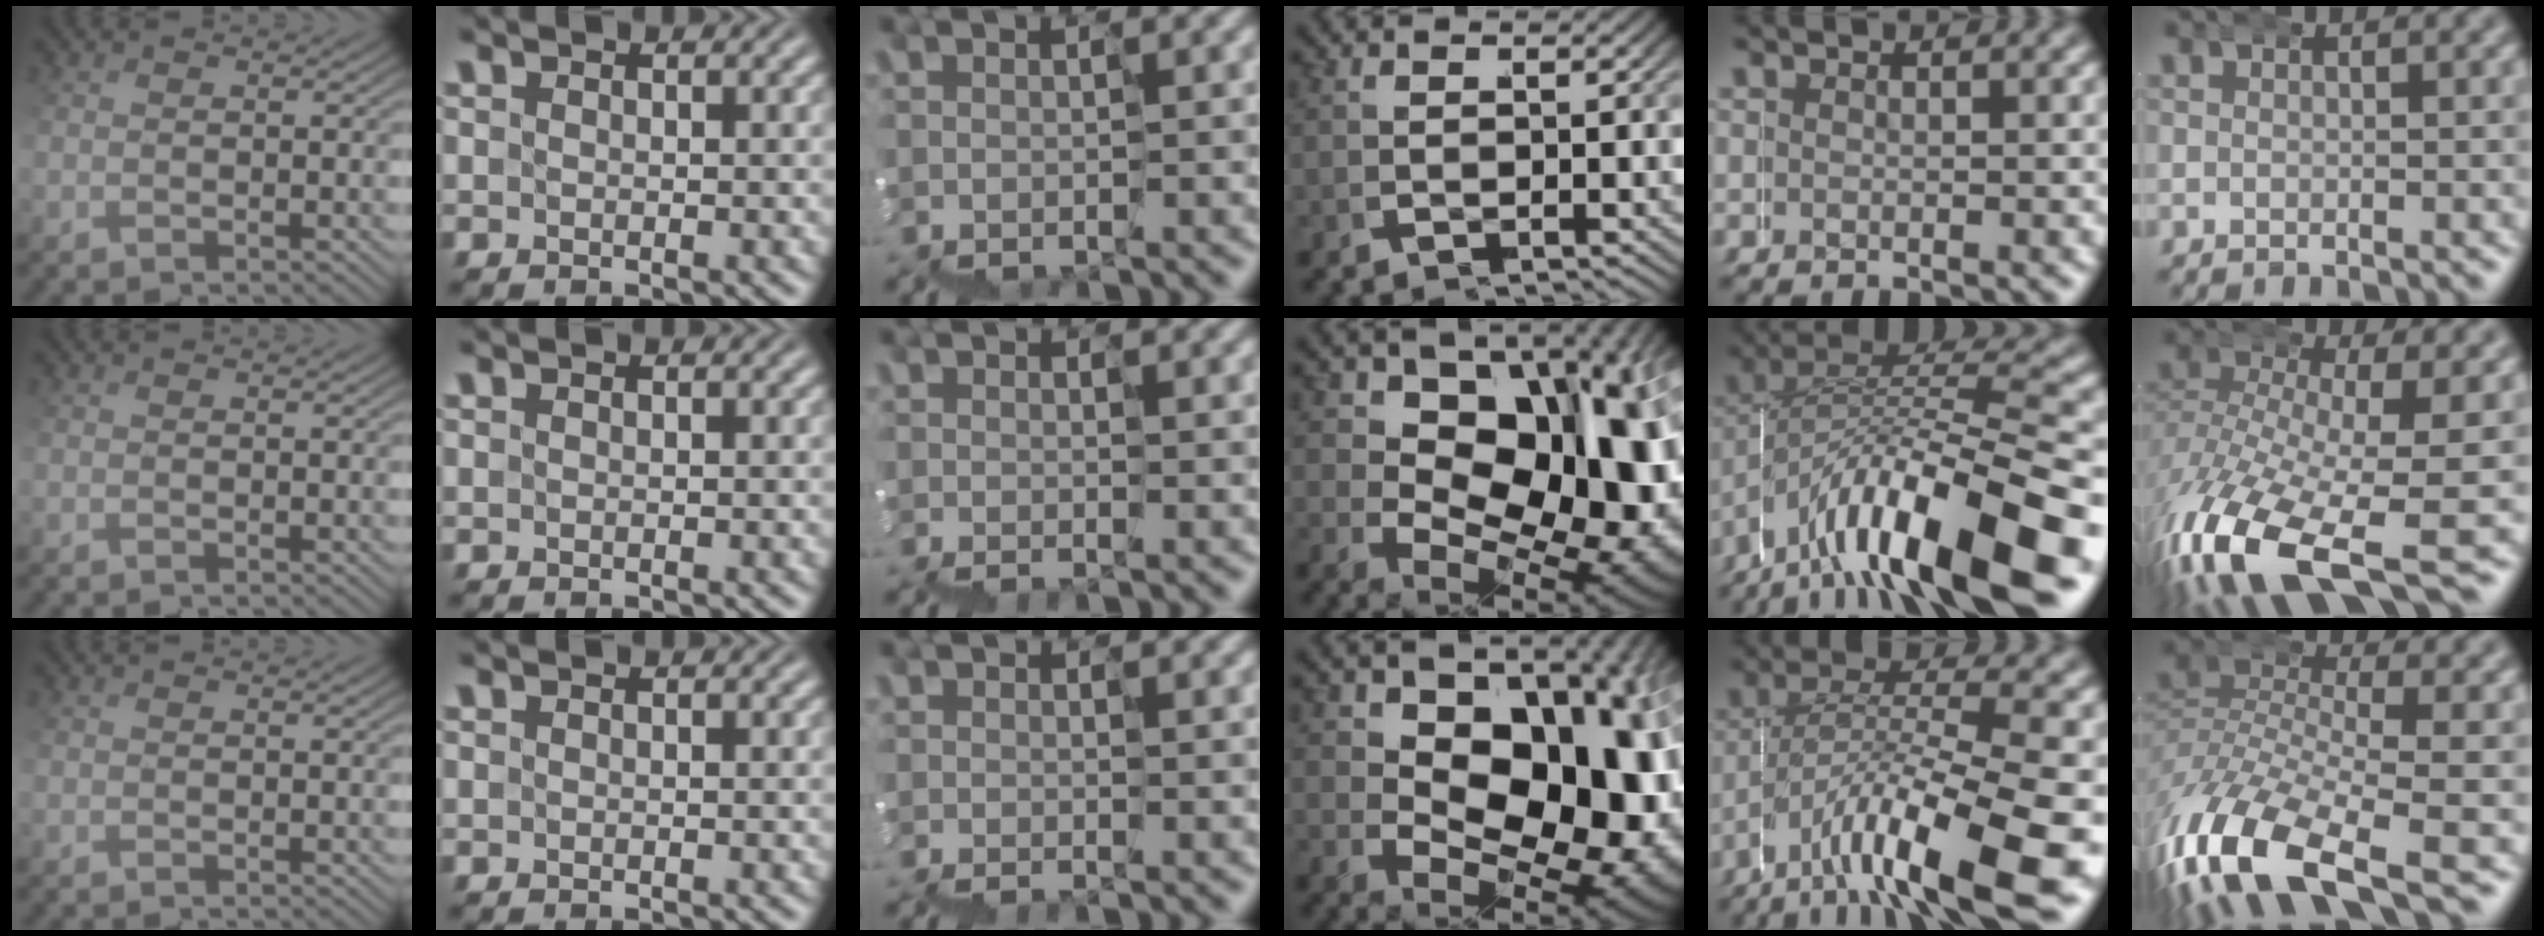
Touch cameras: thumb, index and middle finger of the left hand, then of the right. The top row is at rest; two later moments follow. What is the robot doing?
{"motion": "wrap", "object": "duck tape"}